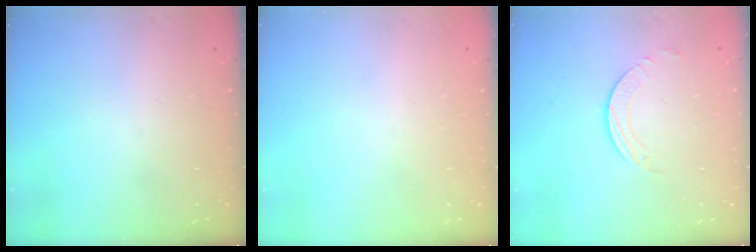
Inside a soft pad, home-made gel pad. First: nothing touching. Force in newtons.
{"total": 0.0}
{"total": 1.7, "press": 1.7, "slide": 0.2}